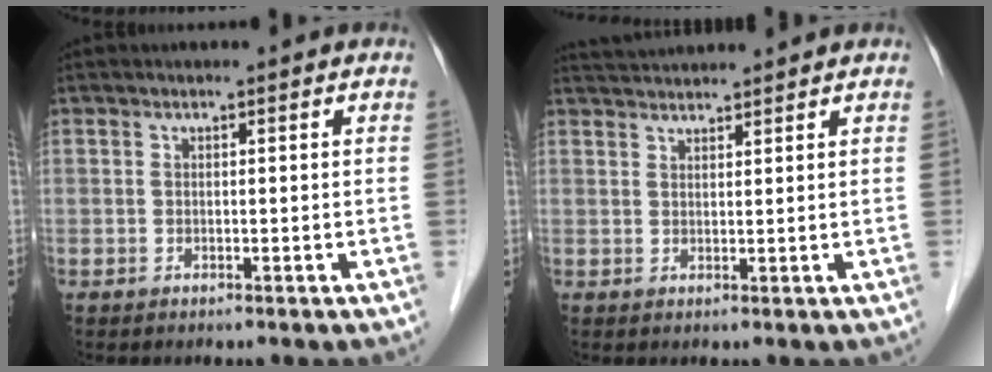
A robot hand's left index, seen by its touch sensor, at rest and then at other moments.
{"total": 5.0, "force": [4.9, -0.2, 1.0], "torque": [-0.020, 0.036, 0.082]}